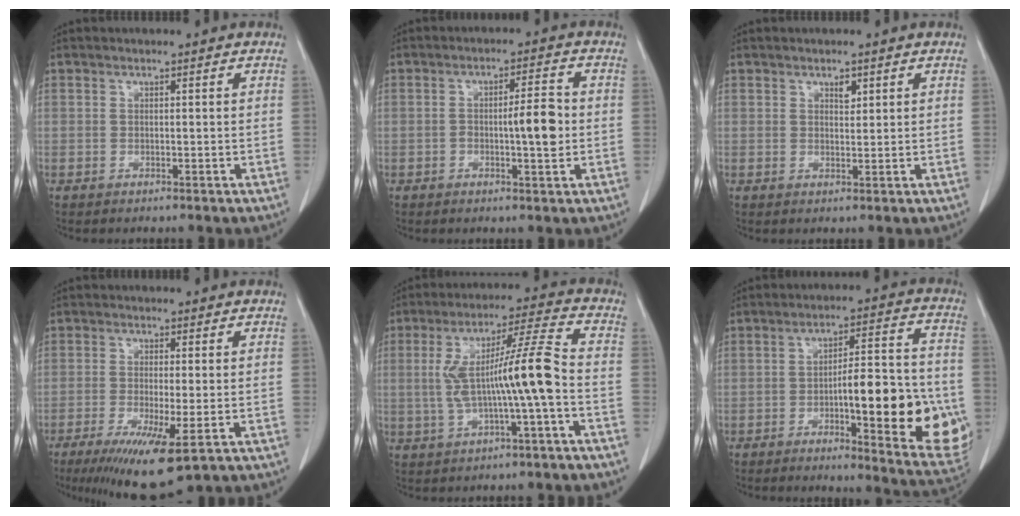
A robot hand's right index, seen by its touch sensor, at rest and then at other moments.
{"total": 5.5, "force": [-0.5, 1.1, 5.4], "torque": [-0.080, 0.009, -0.005]}
{"total": 1.5, "force": [0.9, 0.7, 1.0], "torque": [-0.013, -0.004, 0.015]}
{"total": 9.7, "force": [-4.9, 0.9, 8.3], "torque": [-0.136, -0.033, -0.074]}
{"total": 11.3, "force": [-1.2, -0.2, 11.2], "torque": [-0.205, 0.024, -0.022]}
{"total": 19.6, "force": [-4.0, 3.9, 18.8], "torque": [-0.202, 0.016, -0.039]}